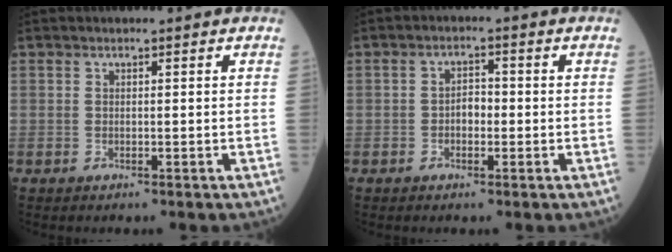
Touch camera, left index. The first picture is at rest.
{"total": 2.4, "force": [-0.6, 1.4, 1.9], "torque": [-0.021, 0.008, -0.013]}